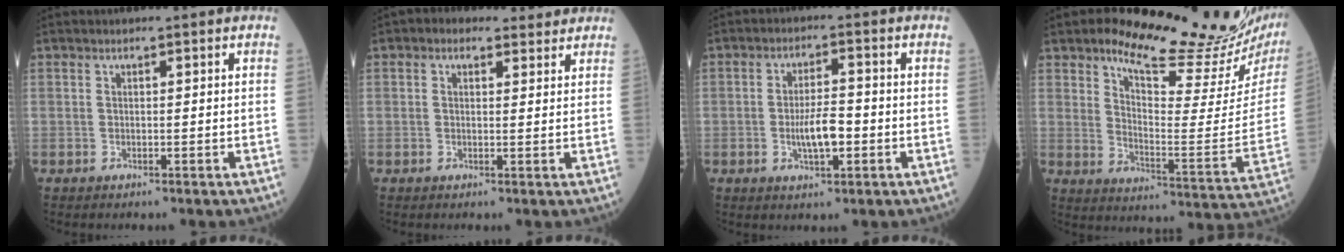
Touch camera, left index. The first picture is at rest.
{"total": 4.0, "force": [3.0, 2.3, 1.5], "torque": [-0.023, 0.025, 0.043]}
{"total": 5.4, "force": [-1.3, 1.6, 5.0], "torque": [-0.098, 0.002, -0.023]}
{"total": 20.4, "force": [17.6, 1.9, 10.2], "torque": [-0.152, -0.068, 0.236]}